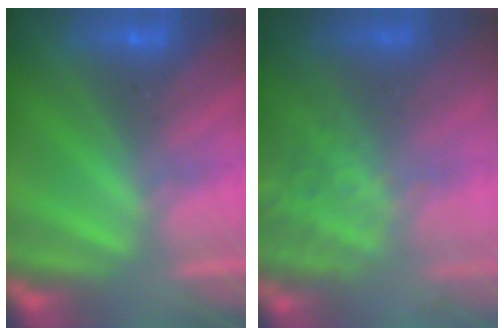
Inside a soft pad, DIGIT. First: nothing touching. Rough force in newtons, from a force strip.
{"total": 9.9}